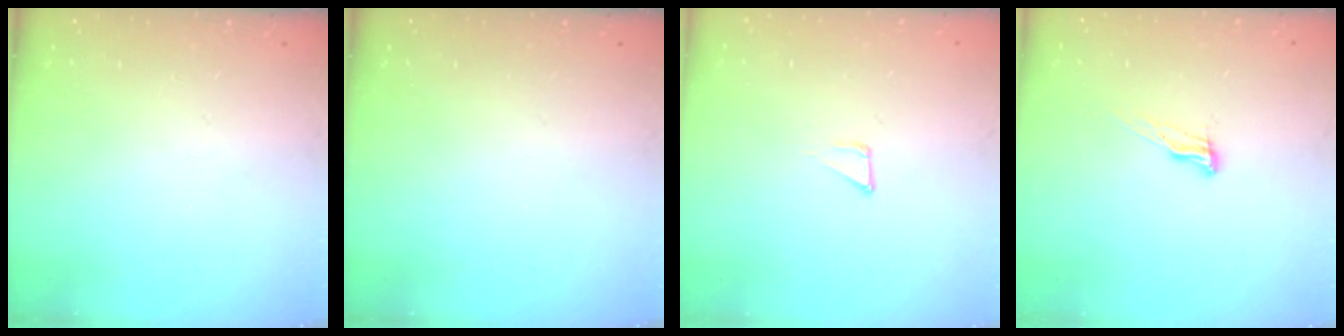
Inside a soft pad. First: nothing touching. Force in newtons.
{"total": 0.0}
{"total": 1.6, "press": 1.6, "slide": 0.1}
{"total": 6.2, "press": 6.1, "slide": 0.7}